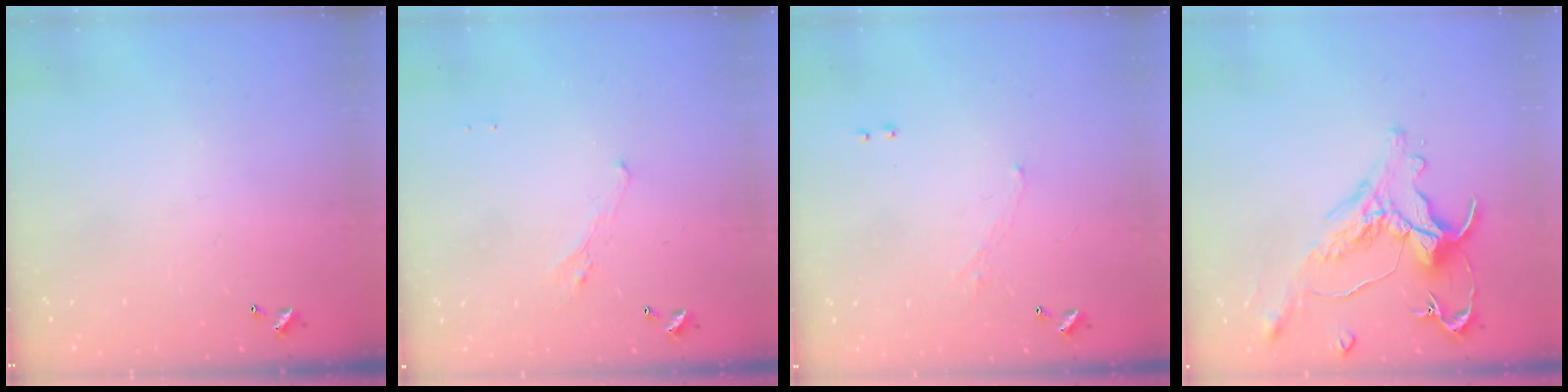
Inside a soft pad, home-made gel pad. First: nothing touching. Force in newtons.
{"total": 0.8, "press": 0.4, "slide": 0.7}
{"total": 0.8, "press": 0.6, "slide": 0.5}
{"total": 0.7, "press": 0.1, "slide": 0.7}